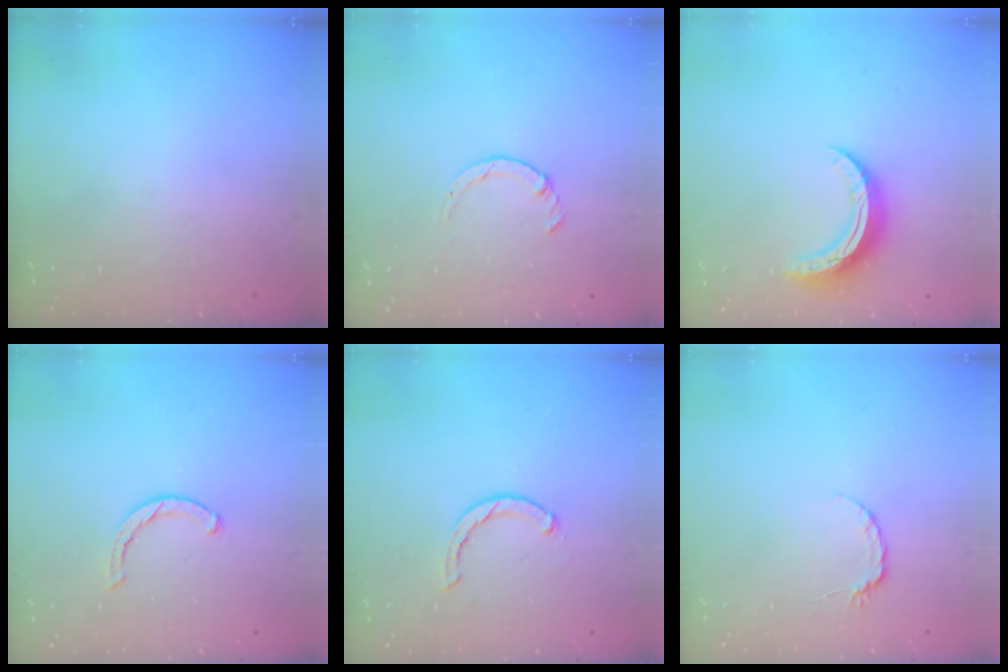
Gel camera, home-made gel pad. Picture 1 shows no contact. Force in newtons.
{"total": 2.2, "press": 2.1, "slide": 0.4}
{"total": 10.1, "press": 10.1, "slide": 0.5}
{"total": 1.8, "press": 1.8, "slide": 0.3}
{"total": 1.8, "press": 1.8, "slide": 0.4}
{"total": 4.0, "press": 4.0, "slide": 0.5}